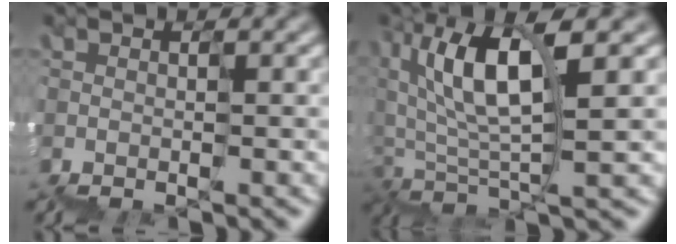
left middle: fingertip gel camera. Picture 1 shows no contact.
{"total": 6.9, "force": [2.4, 2.3, 6.0], "torque": [-0.102, 0.018, 0.044]}